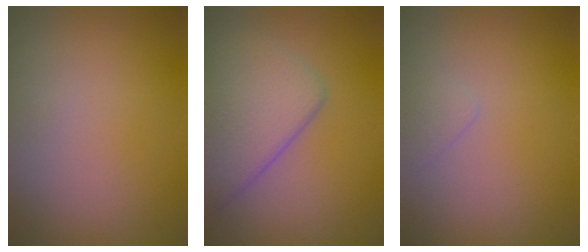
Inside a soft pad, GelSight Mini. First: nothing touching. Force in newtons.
{"total": 5.5, "press": 5.5, "slide": 0.2}
{"total": 0.6, "press": 0.6, "slide": 0.1}